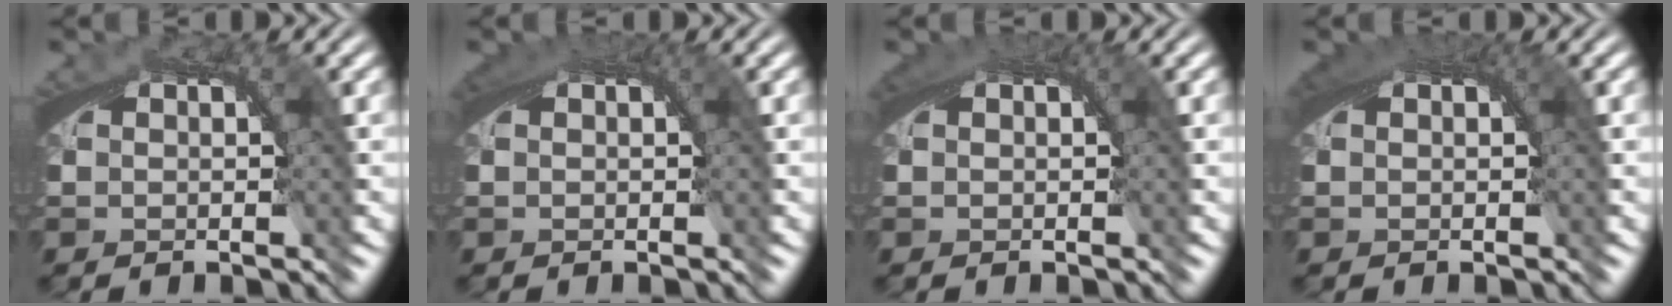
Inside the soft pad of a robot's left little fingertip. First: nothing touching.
{"total": 0.8, "force": [0.2, 0.5, 0.6], "torque": [-0.010, -0.005, 0.005]}
{"total": 0.9, "force": [0.2, 0.6, 0.6], "torque": [-0.011, -0.006, 0.006]}
{"total": 1.4, "force": [0.3, 0.9, 1.0], "torque": [-0.017, -0.006, 0.007]}